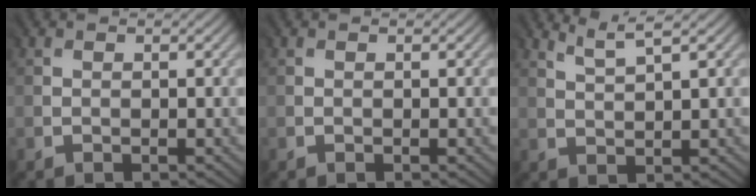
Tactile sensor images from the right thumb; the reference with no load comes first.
{"total": 0.0}
{"total": 2.4, "force": [2.1, -0.4, 1.1], "torque": [-0.028, 0.003, 0.053]}